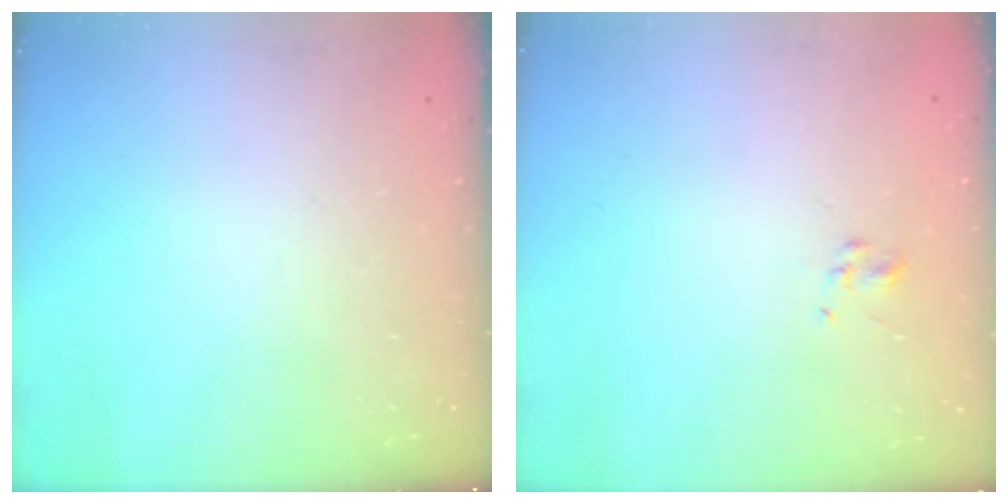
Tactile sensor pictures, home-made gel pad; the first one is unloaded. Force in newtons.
{"total": 2.6, "press": 2.5, "slide": 0.7}